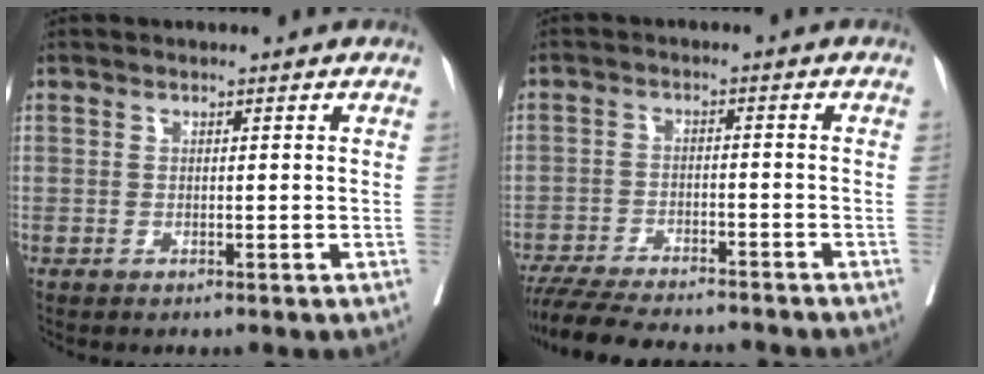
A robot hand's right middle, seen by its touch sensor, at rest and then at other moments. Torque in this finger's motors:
{"motor_torque": [0.24, -0.26, 0.10, 0.08]}